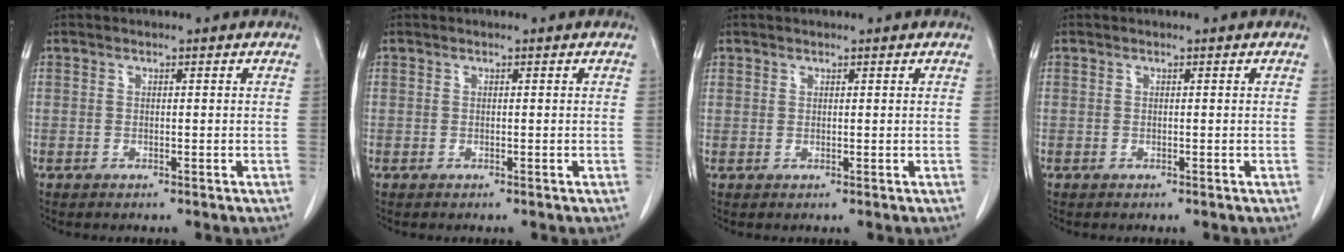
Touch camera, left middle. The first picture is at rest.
{"total": 0.0}
{"total": 0.8, "force": [0.6, 0.6, 0.0], "torque": [0.007, 0.001, 0.007]}
{"total": 0.0}